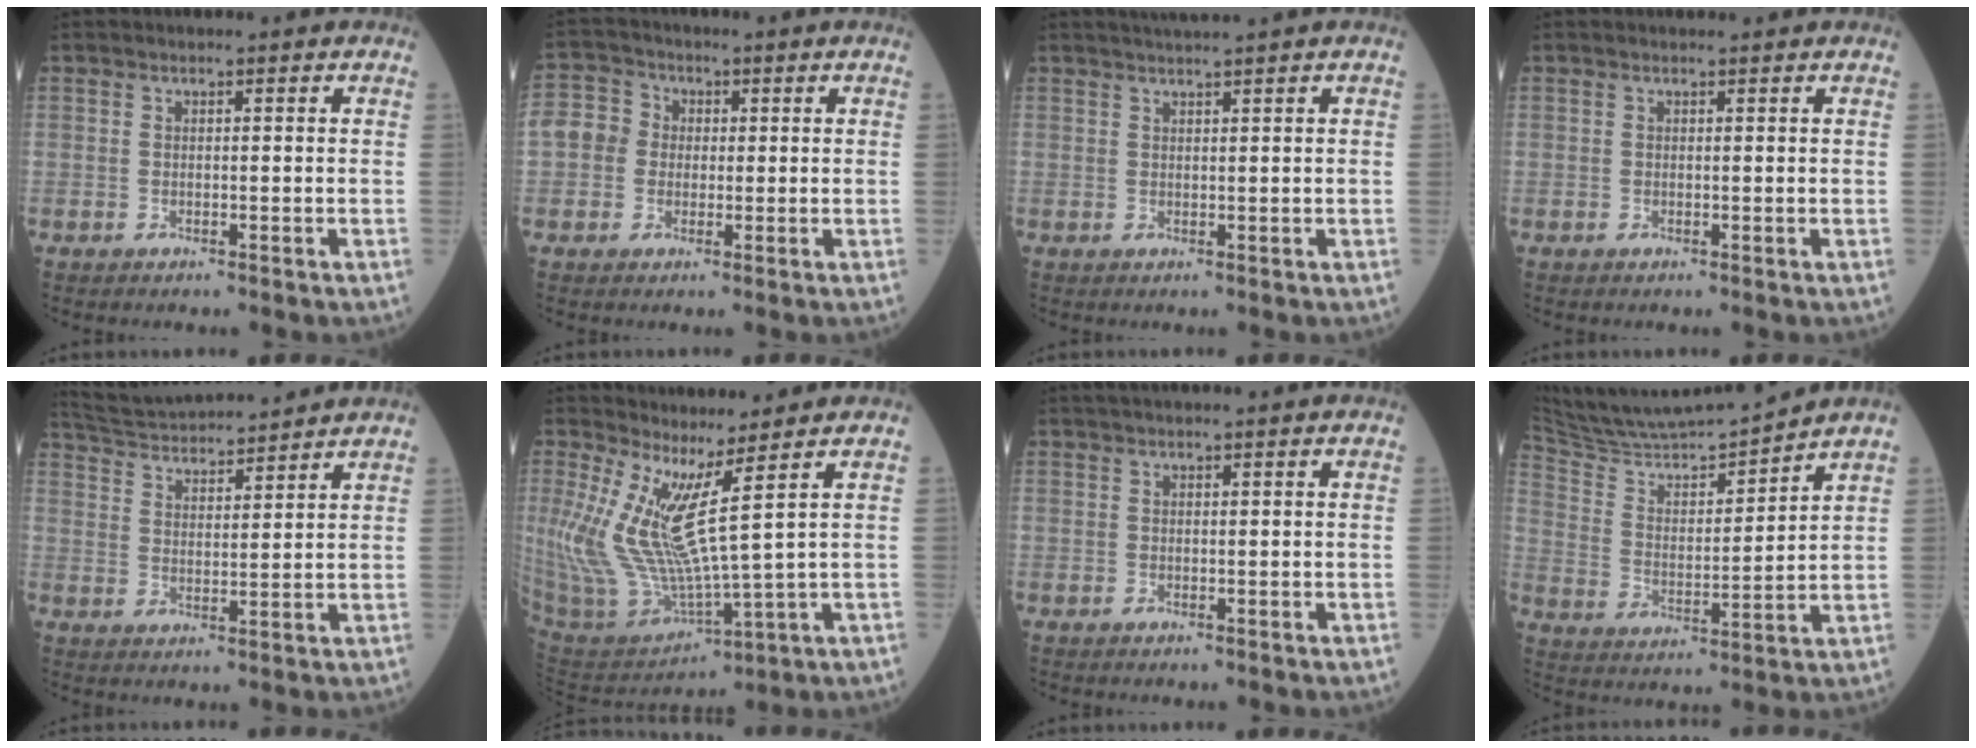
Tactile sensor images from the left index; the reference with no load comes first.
{"total": 9.5, "force": [0.5, 8.9, 3.3], "torque": [-0.093, 0.038, 0.009]}
{"total": 3.0, "force": [2.5, -1.0, 1.3], "torque": [-0.014, 0.014, 0.048]}
{"total": 1.5, "force": [1.4, 0.0, 0.4], "torque": [-0.008, 0.011, 0.021]}
{"total": 13.9, "force": [13.3, 0.8, 4.2], "torque": [-0.088, 0.024, 0.217]}
{"total": 11.0, "force": [4.4, 0.1, 10.1], "torque": [-0.231, -0.024, 0.111]}
{"total": 4.0, "force": [3.6, -0.3, 1.8], "torque": [-0.018, 0.030, 0.051]}
{"total": 14.4, "force": [13.8, -1.0, 4.0], "torque": [-0.084, -0.002, 0.247]}